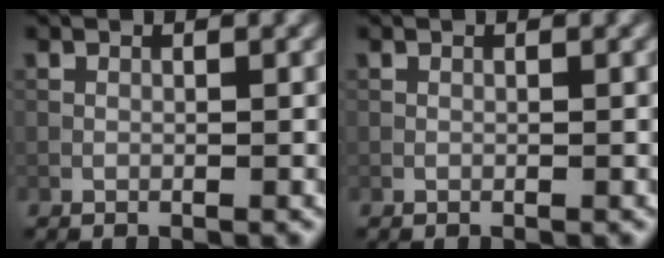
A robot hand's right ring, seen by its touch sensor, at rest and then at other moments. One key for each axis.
{"total": 0.0}